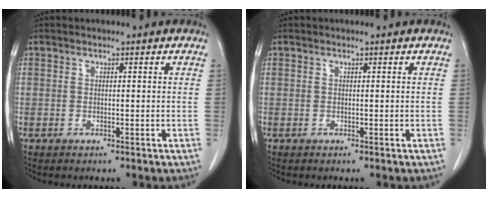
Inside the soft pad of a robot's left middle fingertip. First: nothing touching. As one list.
[{"total": 0.0}]